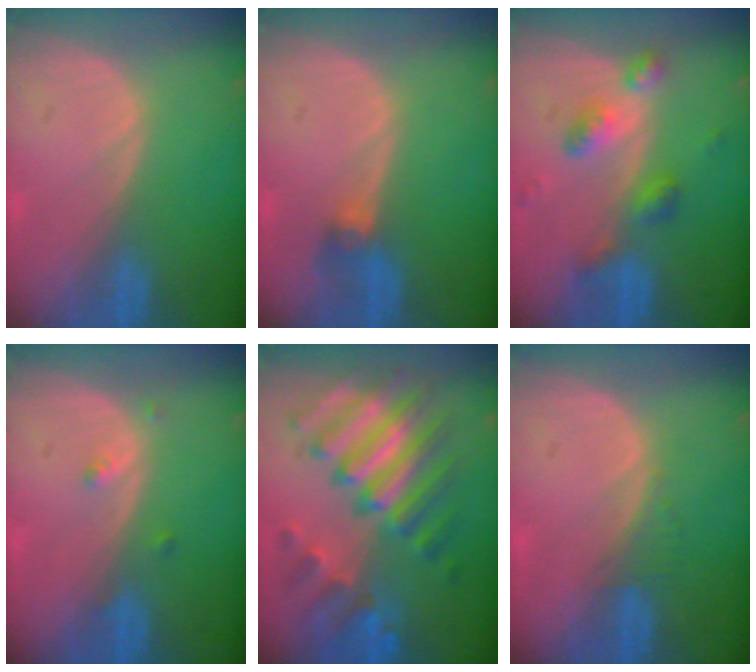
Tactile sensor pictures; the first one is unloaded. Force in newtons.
{"total": 2.8, "press": 2.6, "slide": 1.0}
{"total": 6.2, "press": 5.5, "slide": 3.0}
{"total": 1.6, "press": 1.3, "slide": 0.8}
{"total": 11.7, "press": 11.6, "slide": 1.0}
{"total": 1.3, "press": 1.2, "slide": 0.4}